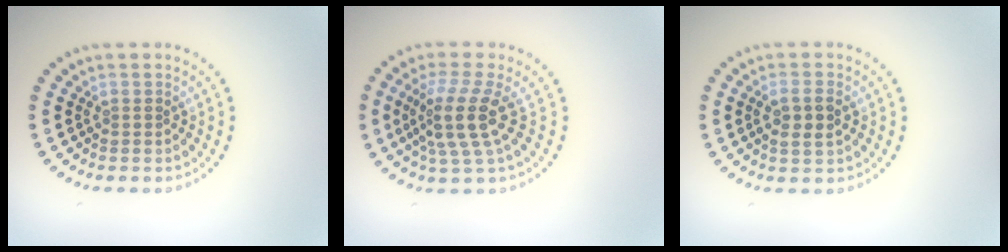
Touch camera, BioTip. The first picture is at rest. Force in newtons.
{"total": 4.3, "press": 3.3, "slide": 2.8}
{"total": 2.4, "press": 2.3, "slide": 0.5}